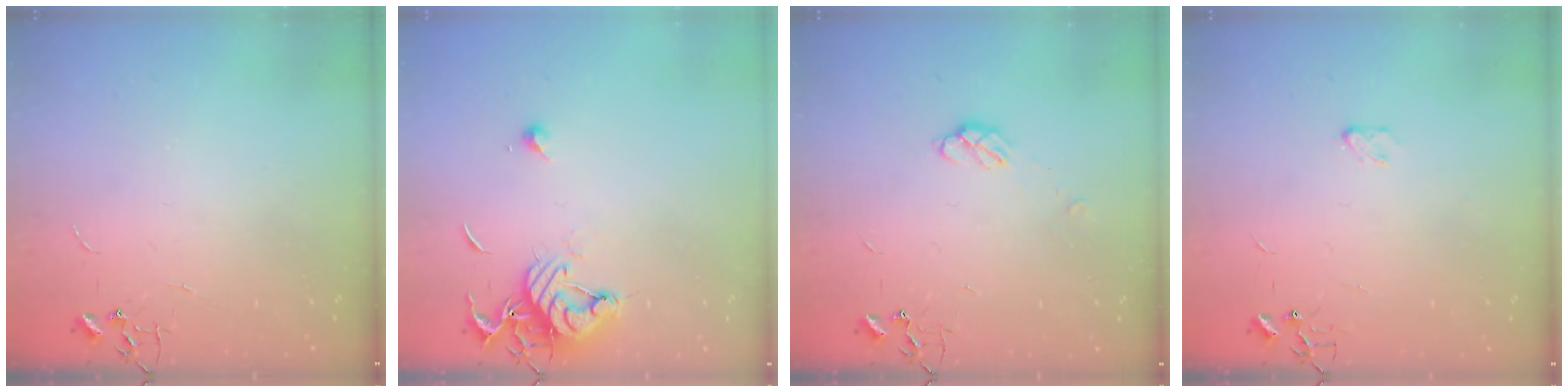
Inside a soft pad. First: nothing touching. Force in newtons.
{"total": 10.4, "press": 10.4, "slide": 0.8}
{"total": 6.2, "press": 6.2, "slide": 0.8}
{"total": 2.9, "press": 2.9, "slide": 0.4}